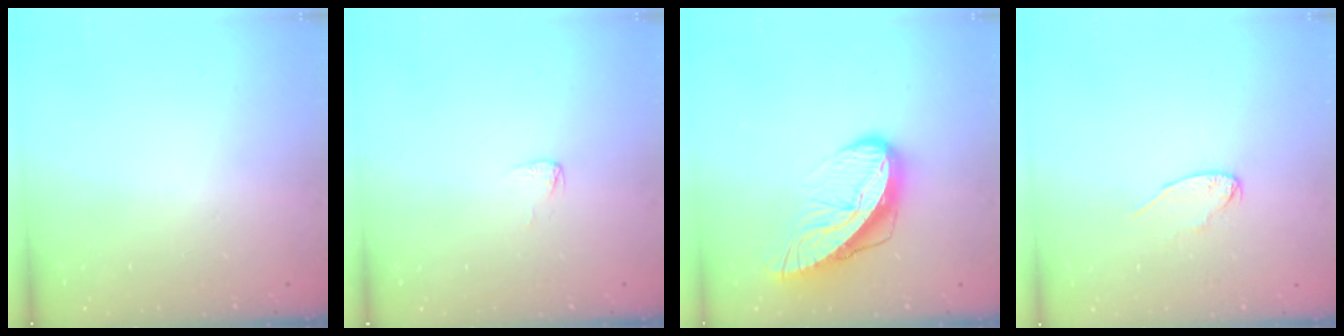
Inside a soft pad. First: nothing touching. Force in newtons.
{"total": 2.9, "press": 2.9, "slide": 0.2}
{"total": 12.1, "press": 12.1, "slide": 1.4}
{"total": 5.2, "press": 5.2, "slide": 0.4}